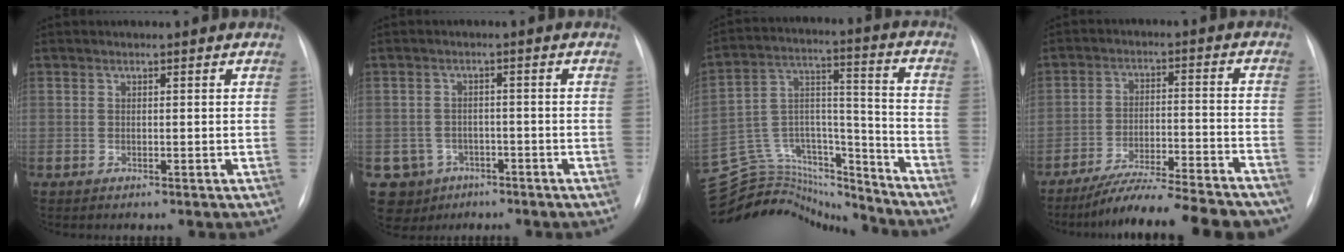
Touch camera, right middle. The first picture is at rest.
{"total": 5.8, "force": [-2.9, 5.0, 0.2], "torque": [-0.002, 0.010, -0.038]}
{"total": 24.2, "force": [-23.2, 5.3, 4.8], "torque": [-0.131, 0.040, -0.367]}
{"total": 20.0, "force": [-17.7, 2.3, 8.9], "torque": [-0.111, 0.000, -0.260]}